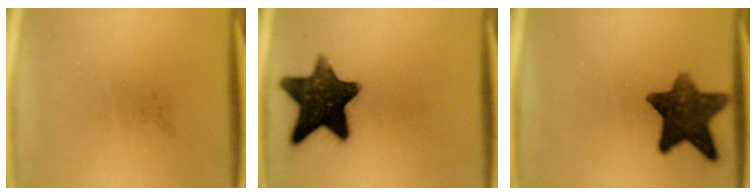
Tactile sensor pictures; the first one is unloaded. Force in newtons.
{"total": 14.1}
{"total": 11.5}